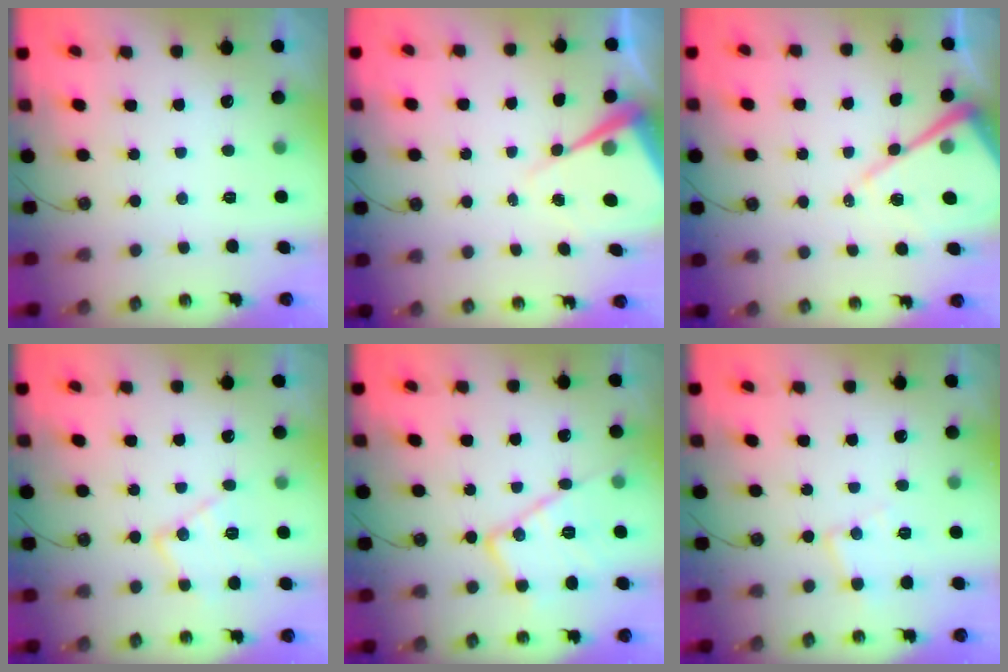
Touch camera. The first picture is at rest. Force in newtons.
{"total": 9.5, "press": 9.5, "slide": 0.7}
{"total": 13.6, "press": 13.6, "slide": 1.1}
{"total": 12.6, "press": 12.6, "slide": 0.7}
{"total": 16.2, "press": 16.2, "slide": 1.1}
{"total": 8.0, "press": 8.0, "slide": 0.6}